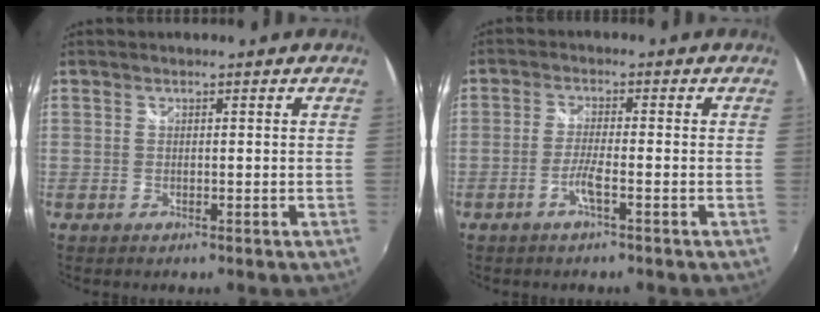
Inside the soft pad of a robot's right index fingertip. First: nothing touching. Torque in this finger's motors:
{"motor_torque": [-0.10, -0.04, 0.03, 0.02]}